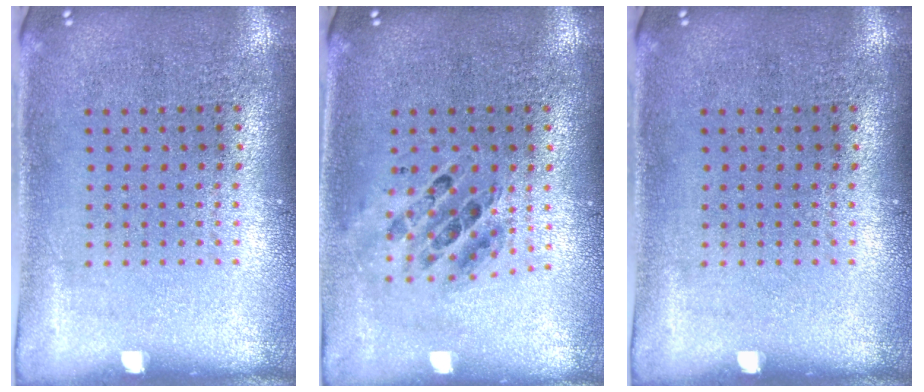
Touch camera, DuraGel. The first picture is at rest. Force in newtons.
{"total": 0.7, "press": 0.6, "slide": 0.2}
{"total": 0.0}